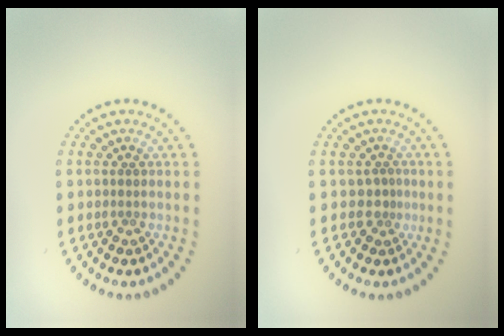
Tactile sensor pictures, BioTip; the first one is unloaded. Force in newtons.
{"total": 1.0, "press": 0.6, "slide": 0.8}